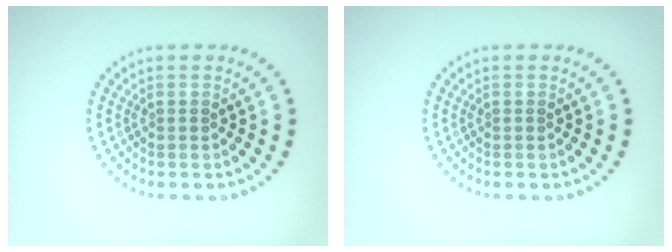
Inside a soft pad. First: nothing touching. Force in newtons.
{"total": 0.0}